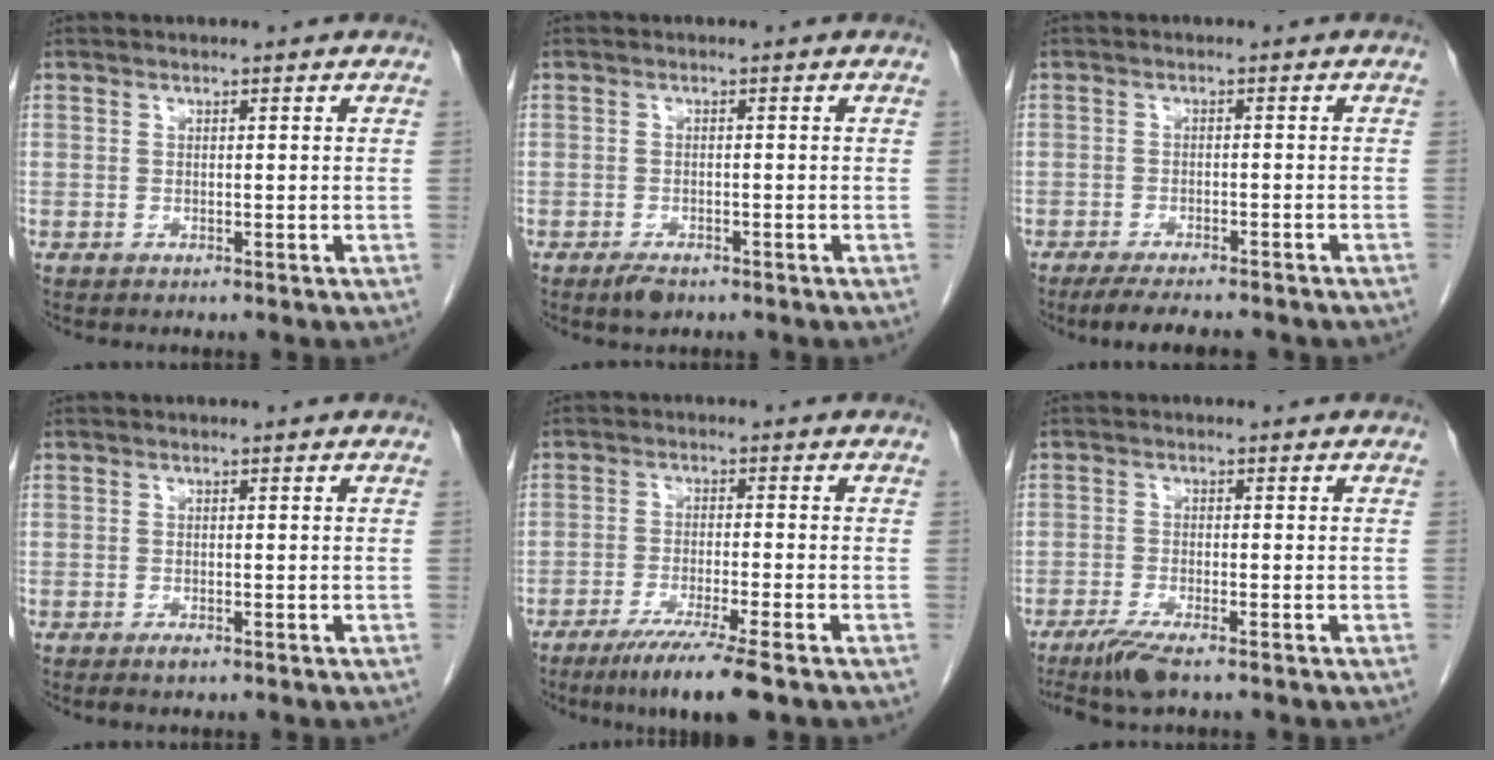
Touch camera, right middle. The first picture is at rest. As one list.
[{"total": 2.3, "force": [-1.7, 1.0, 1.2], "torque": [-0.026, -0.002, -0.023]}, {"total": 9.8, "force": [-8.4, 1.9, 4.8], "torque": [-0.067, -0.010, -0.115]}, {"total": 0.9, "force": [-0.6, 0.2, 0.6], "torque": [-0.010, -0.001, -0.008]}, {"total": 8.3, "force": [-5.7, -0.6, 6.0], "torque": [-0.099, -0.024, -0.096]}, {"total": 4.8, "force": [-3.5, 0.4, 3.3], "torque": [-0.065, -0.013, -0.065]}]